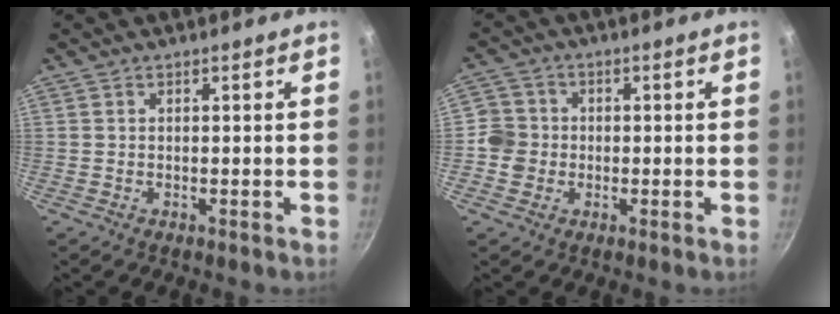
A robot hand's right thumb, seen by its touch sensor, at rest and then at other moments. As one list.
[{"total": 5.3, "force": [-0.7, 5.1, 1.2], "torque": [-0.001, 0.010, -0.021]}]